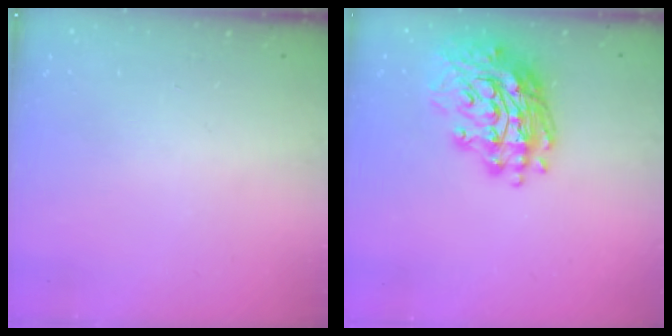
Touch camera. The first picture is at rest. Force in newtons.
{"total": 17.0, "press": 16.9, "slide": 2.2}